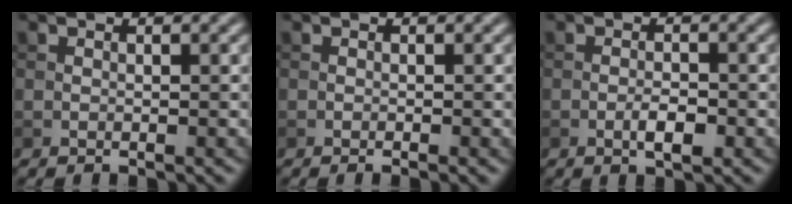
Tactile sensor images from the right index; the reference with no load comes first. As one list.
[{"total": 0.8, "force": [-0.4, 0.1, 0.7], "torque": [-0.008, -0.004, -0.008]}, {"total": 2.2, "force": [-0.8, 0.7, 1.9], "torque": [-0.030, 0.001, -0.016]}]